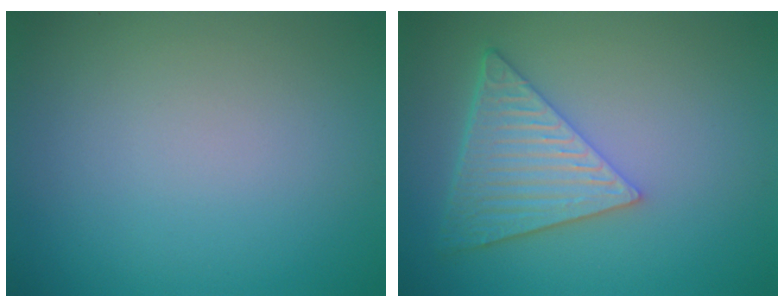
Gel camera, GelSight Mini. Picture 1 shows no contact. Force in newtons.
{"total": 6.1, "press": 4.6, "slide": 4.0}